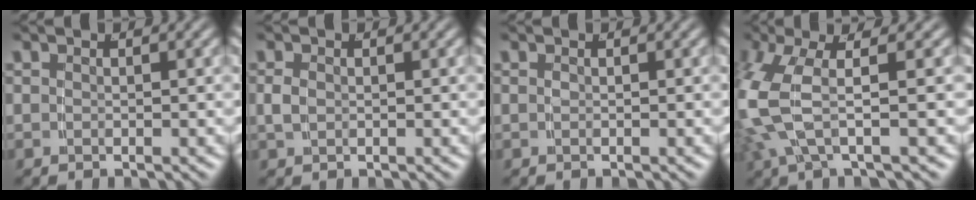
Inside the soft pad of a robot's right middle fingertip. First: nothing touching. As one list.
[{"total": 0.8, "force": [0.0, 0.4, 0.7], "torque": [-0.021, -0.005, 0.008]}, {"total": 0.5, "force": [-0.1, -0.5, 0.1], "torque": [-0.006, -0.005, 0.004]}, {"total": 7.1, "force": [0.5, 3.8, 6.0], "torque": [-0.150, -0.003, 0.007]}]